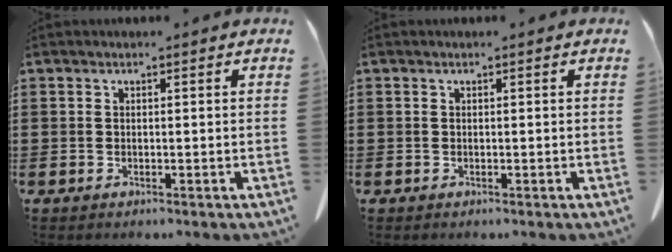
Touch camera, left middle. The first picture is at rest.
{"total": 0.0}